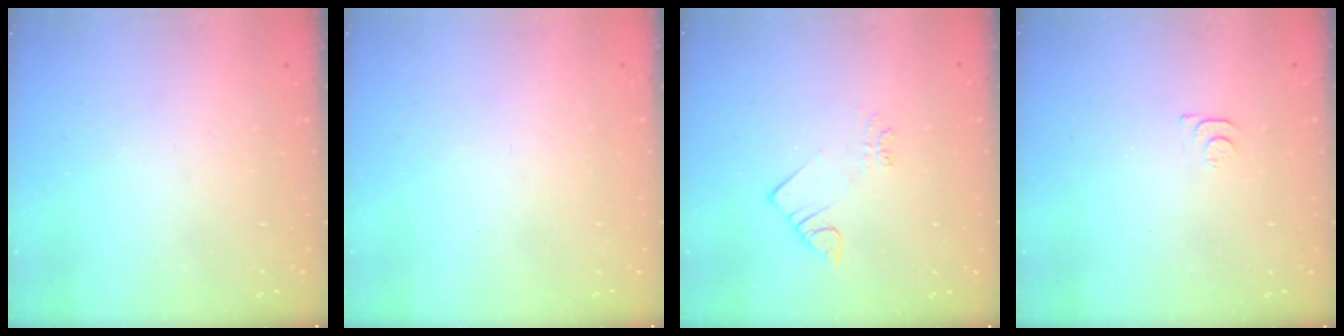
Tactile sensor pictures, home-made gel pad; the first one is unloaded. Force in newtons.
{"total": 1.6, "press": 1.5, "slide": 0.1}
{"total": 1.5, "press": 1.4, "slide": 0.3}
{"total": 5.3, "press": 5.2, "slide": 0.6}